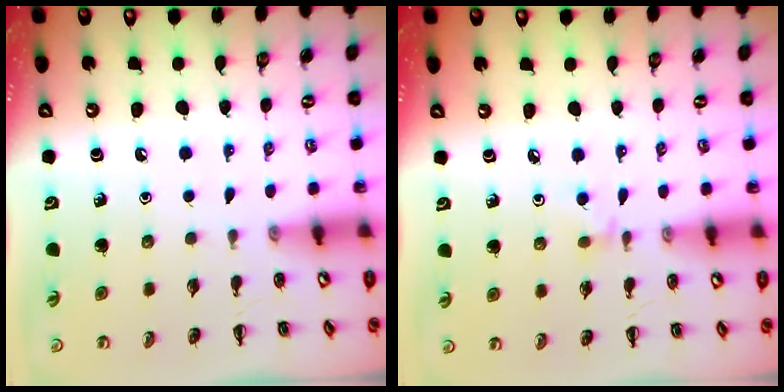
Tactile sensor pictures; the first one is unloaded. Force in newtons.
{"total": 2.9, "press": 2.7, "slide": 1.2}